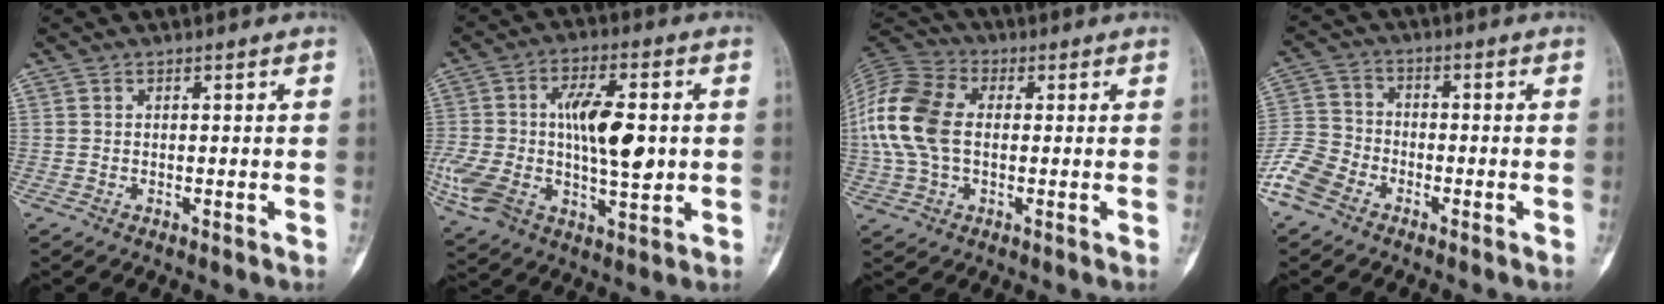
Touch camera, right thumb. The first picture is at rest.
{"total": 19.6, "force": [0.1, 9.7, 17.1], "torque": [-0.325, 0.012, 0.008]}
{"total": 14.0, "force": [0.6, 8.9, 10.8], "torque": [-0.240, 0.025, 0.006]}
{"total": 8.3, "force": [-5.2, 5.5, 3.4], "torque": [-0.072, 0.021, -0.115]}